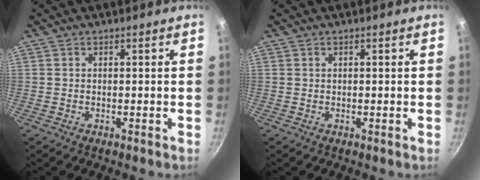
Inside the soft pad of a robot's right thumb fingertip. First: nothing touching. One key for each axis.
{"total": 0.0}